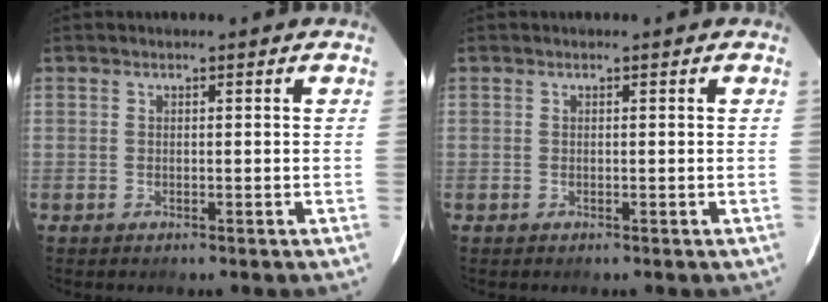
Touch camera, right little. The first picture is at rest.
{"total": 0.0}